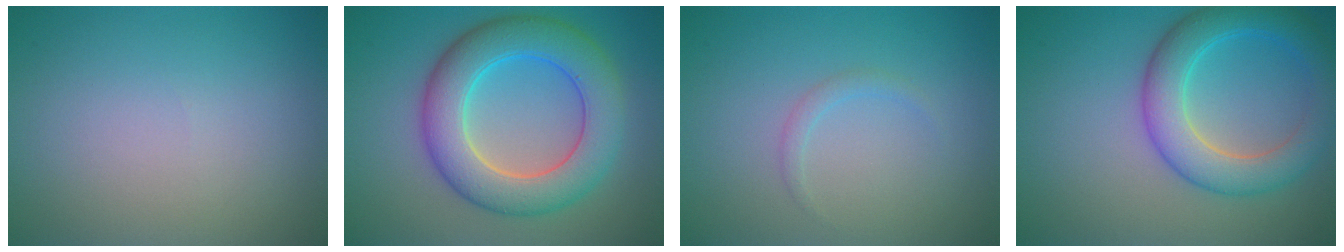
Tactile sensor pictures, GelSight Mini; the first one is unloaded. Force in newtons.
{"total": 8.1, "press": 8.1, "slide": 0.3}
{"total": 0.9, "press": 0.9, "slide": 0.1}
{"total": 6.0, "press": 6.0, "slide": 0.3}